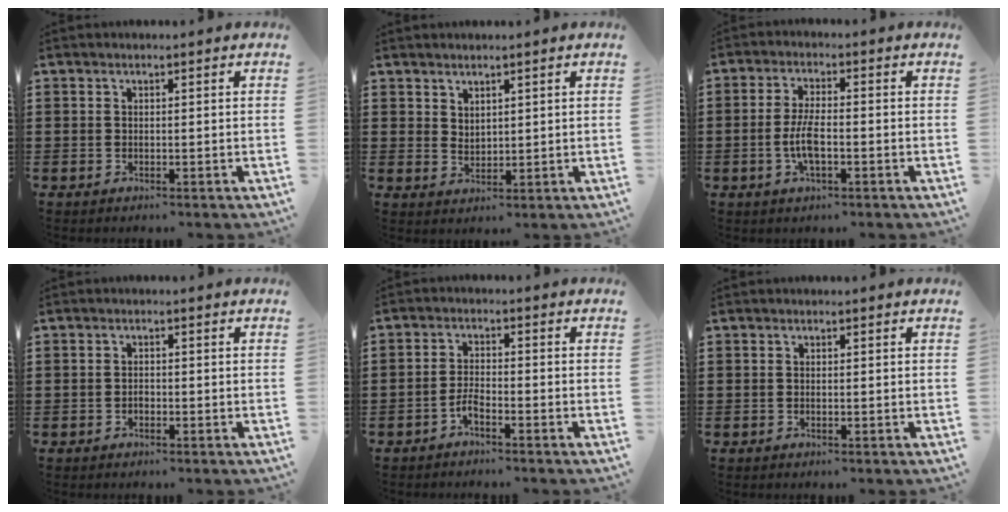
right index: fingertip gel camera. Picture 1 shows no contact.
{"total": 2.2, "force": [2.0, 0.9, 0.0], "torque": [-0.005, 0.002, 0.041]}
{"total": 5.2, "force": [-1.4, 1.5, 4.8], "torque": [-0.104, -0.002, -0.031]}
{"total": 1.0, "force": [-0.6, 0.5, 0.6], "torque": [-0.015, -0.004, -0.010]}
{"total": 2.6, "force": [-2.0, 0.5, 1.5], "torque": [-0.037, 0.002, -0.042]}
{"total": 0.0}